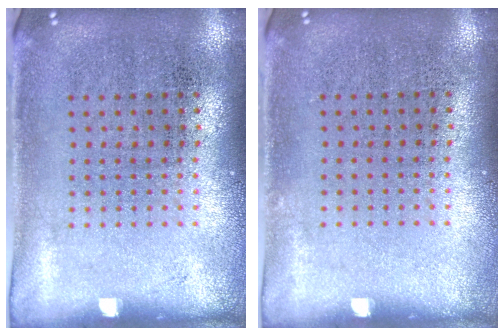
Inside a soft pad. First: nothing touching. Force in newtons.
{"total": 0.0}